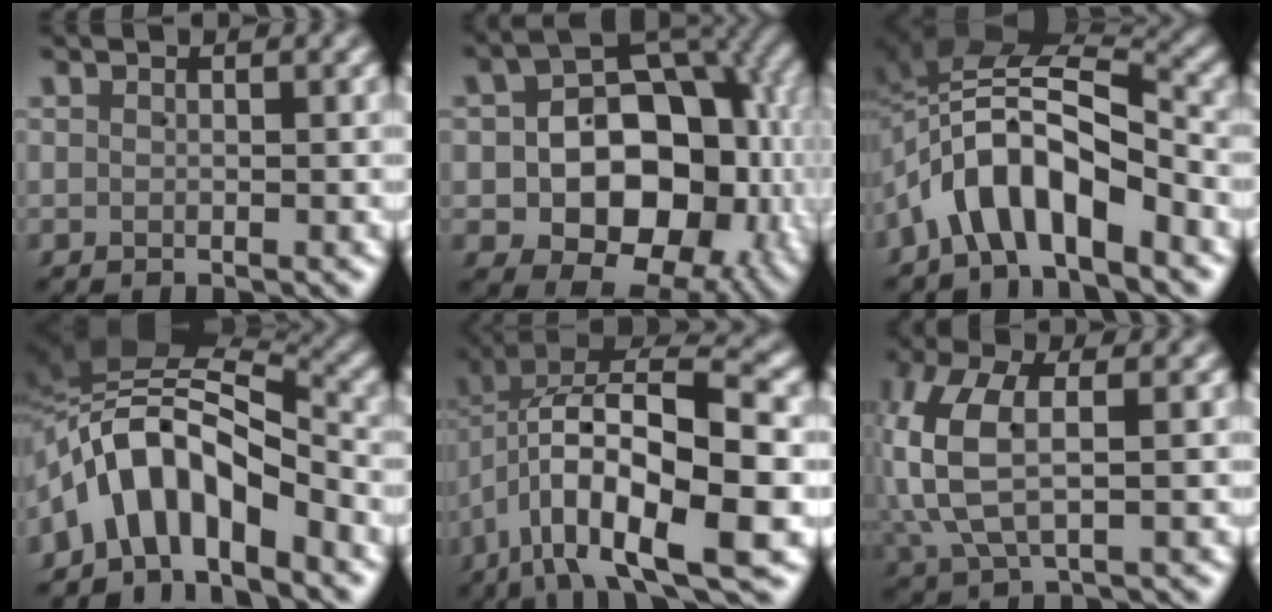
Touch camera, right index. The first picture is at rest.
{"total": 15.2, "force": [-1.2, 10.7, 10.7], "torque": [-0.182, -0.047, -0.002]}
{"total": 9.7, "force": [-1.0, 5.9, 7.6], "torque": [-0.150, 0.006, -0.026]}
{"total": 12.6, "force": [0.0, 8.8, 9.1], "torque": [-0.193, 0.006, -0.016]}
{"total": 12.5, "force": [-3.0, 6.4, 10.3], "torque": [-0.193, -0.034, -0.034]}
{"total": 7.5, "force": [0.9, 4.9, 5.7], "torque": [-0.151, -0.006, 0.021]}